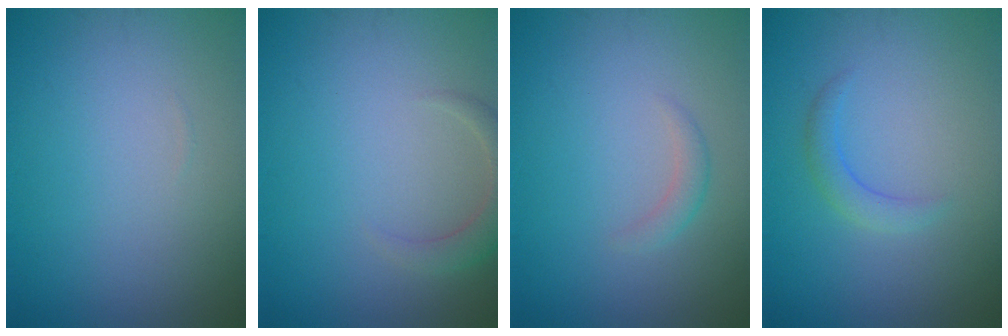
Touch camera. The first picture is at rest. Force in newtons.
{"total": 2.1, "press": 2.1, "slide": 0.3}
{"total": 1.1, "press": 1.1, "slide": 0.1}
{"total": 1.5, "press": 1.5, "slide": 0.1}